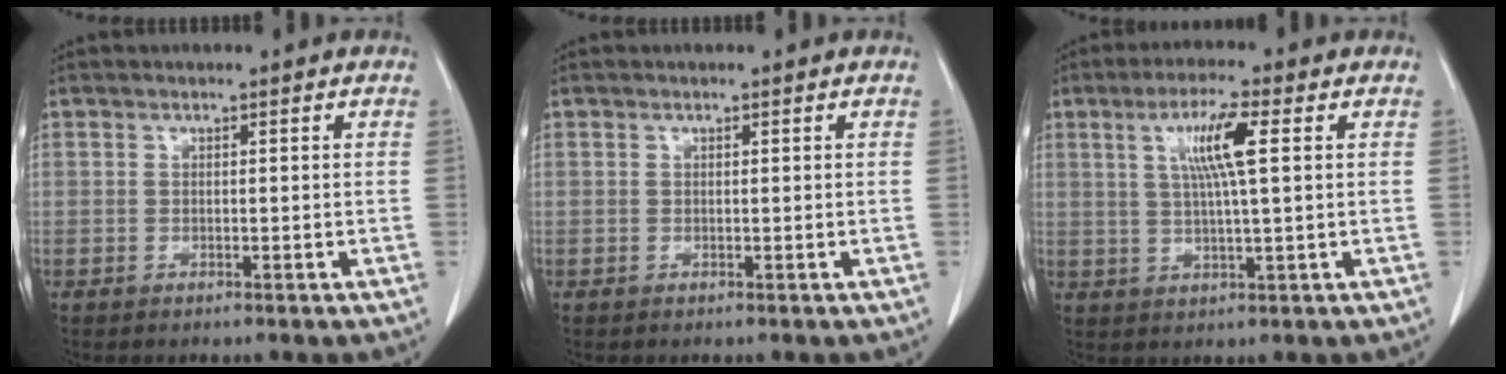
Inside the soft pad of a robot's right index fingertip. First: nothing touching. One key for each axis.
{"total": 0.0}
{"total": 7.2, "fx": 2.1, "fy": 0.1, "fz": 6.8, "tx": -0.128, "ty": 0.005, "tz": 0.039}